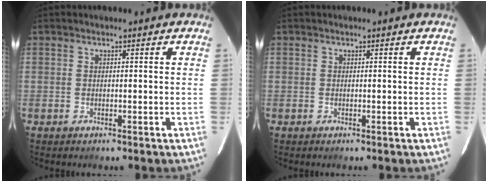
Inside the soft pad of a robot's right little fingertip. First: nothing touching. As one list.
[{"total": 0.0}]